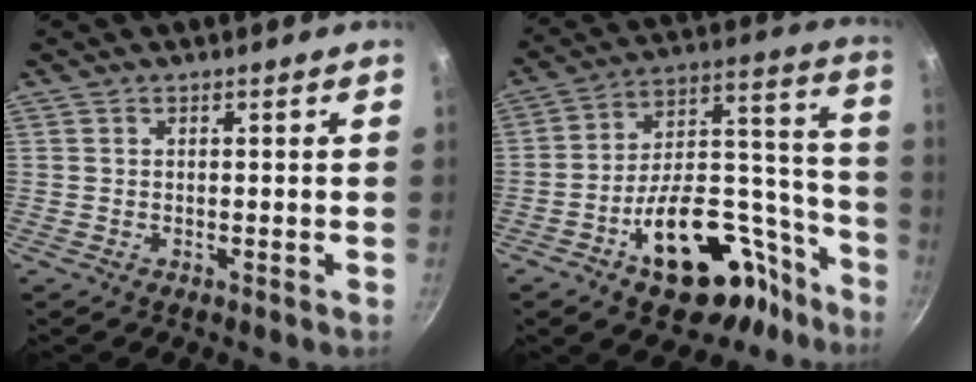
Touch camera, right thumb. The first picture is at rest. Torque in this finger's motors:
{"motor_torque": [2.90, 2.11, 1.40, -1.30, 0.38]}